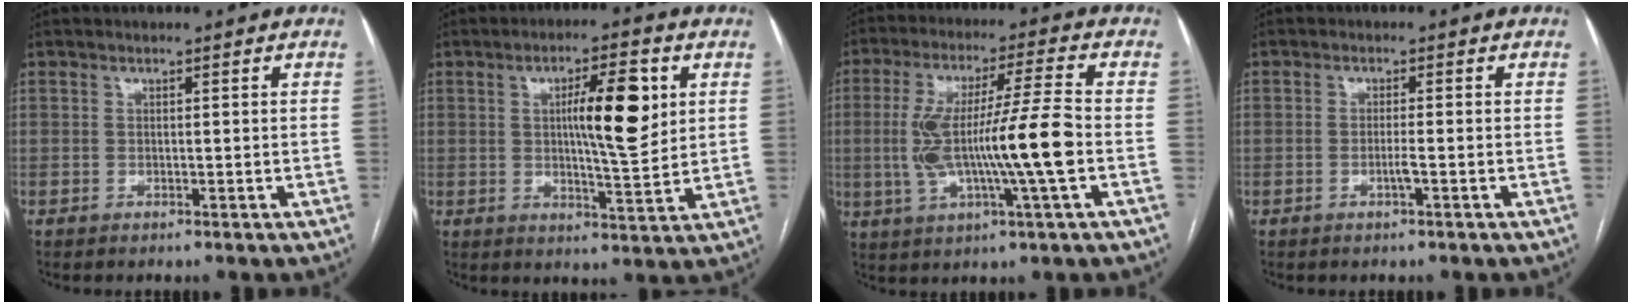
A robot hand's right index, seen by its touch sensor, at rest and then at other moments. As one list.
[{"total": 10.1, "force": [2.5, 1.8, 9.6], "torque": [-0.151, 0.005, 0.040]}, {"total": 14.1, "force": [-1.7, 0.1, 14.0], "torque": [-0.272, 0.007, -0.032]}, {"total": 1.6, "force": [-0.6, -0.1, 1.5], "torque": [-0.032, -0.002, -0.012]}]